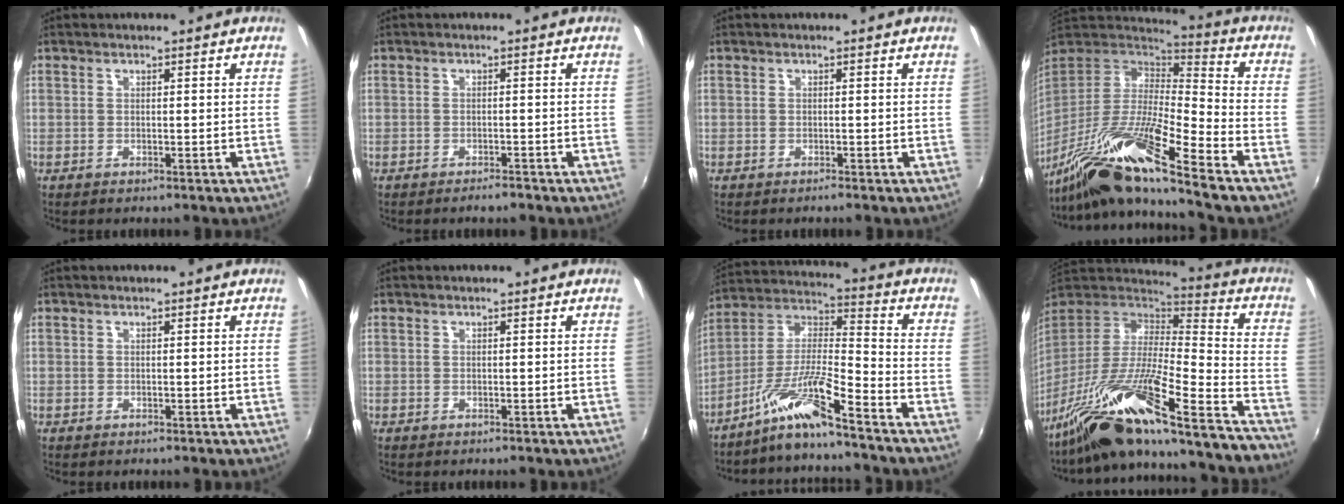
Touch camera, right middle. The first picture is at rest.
{"total": 1.8, "force": [-1.6, 0.4, 0.7], "torque": [-0.017, -0.002, -0.025]}
{"total": 0.0}
{"total": 18.7, "force": [-12.5, 0.5, 13.9], "torque": [-0.250, -0.025, -0.248]}
{"total": 0.0}
{"total": 0.0}
{"total": 9.8, "force": [-7.6, -0.8, 6.0], "torque": [-0.123, 0.018, -0.154]}
{"total": 28.4, "force": [-21.8, 2.9, 17.9], "torque": [-0.269, -0.059, -0.357]}